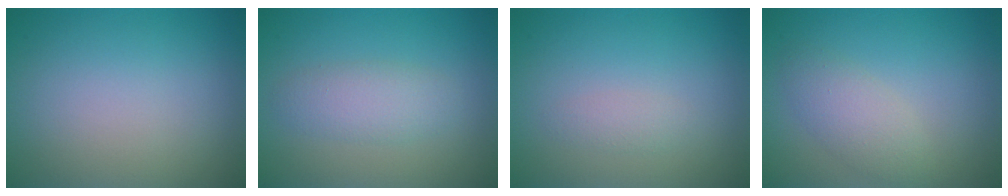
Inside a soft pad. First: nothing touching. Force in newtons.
{"total": 2.7, "press": 2.7, "slide": 0.1}
{"total": 1.0, "press": 1.0, "slide": 0.1}
{"total": 2.6, "press": 2.6, "slide": 0.2}